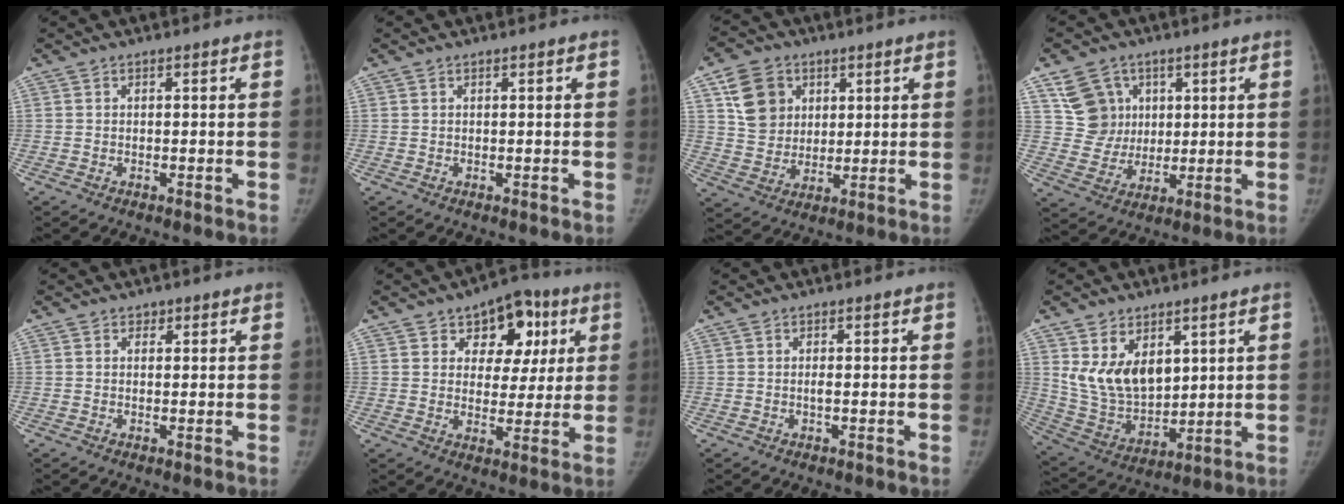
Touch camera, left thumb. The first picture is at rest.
{"total": 0.0}
{"total": 10.7, "force": [4.4, 8.7, 4.5], "torque": [-0.053, -0.011, 0.088]}
{"total": 9.5, "force": [4.1, 8.2, 2.6], "torque": [-0.015, -0.017, 0.085]}
{"total": 1.0, "force": [0.7, 0.7, 0.1], "torque": [0.007, -0.004, 0.008]}
{"total": 12.1, "force": [5.3, 8.3, 7.0], "torque": [-0.038, -0.013, 0.073]}
{"total": 0.7, "force": [0.0, -0.1, 0.7], "torque": [-0.019, 0.000, -0.001]}
{"total": 13.0, "force": [5.3, 8.1, 8.7], "torque": [-0.129, -0.031, 0.125]}